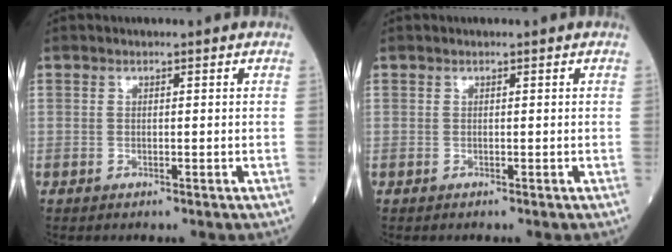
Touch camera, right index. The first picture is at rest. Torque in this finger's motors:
{"motor_torque": [0.08, 0.02, 0.03, -0.01]}